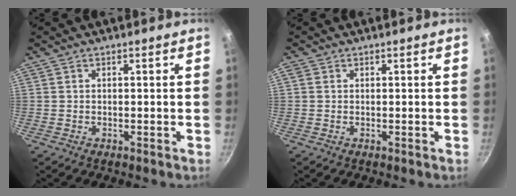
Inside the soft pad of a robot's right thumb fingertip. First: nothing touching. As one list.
[{"total": 1.0, "force": [0.2, 0.8, 0.4], "torque": [-0.009, 0.001, 0.001]}]